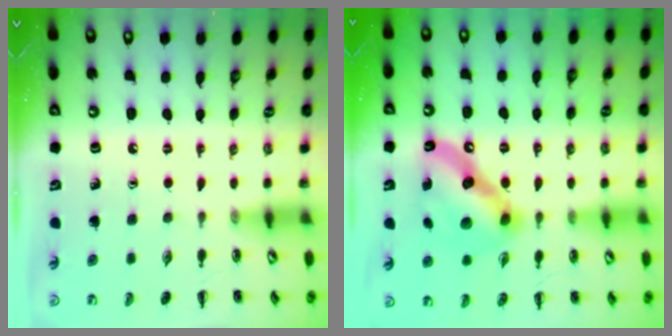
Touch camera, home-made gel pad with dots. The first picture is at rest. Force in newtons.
{"total": 13.8, "press": 13.7, "slide": 1.3}